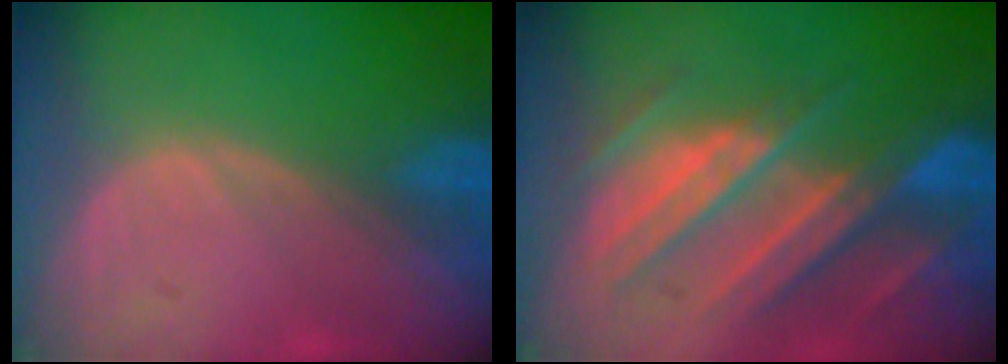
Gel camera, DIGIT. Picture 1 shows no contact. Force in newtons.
{"total": 10.5, "press": 9.3, "slide": 4.9}